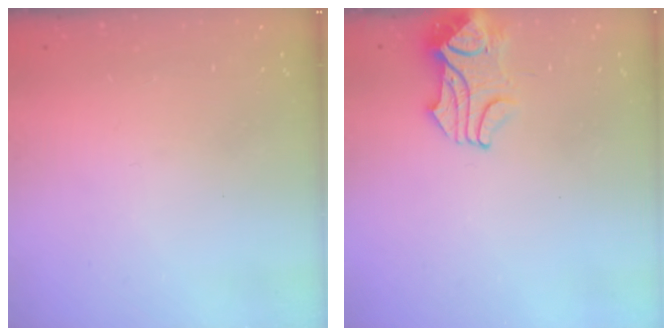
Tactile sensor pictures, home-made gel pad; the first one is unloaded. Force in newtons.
{"total": 2.2, "press": 2.1, "slide": 0.5}